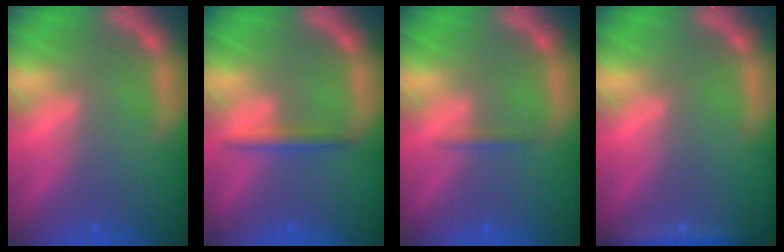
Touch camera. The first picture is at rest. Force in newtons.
{"total": 1.9}
{"total": 0.9}
{"total": 2.4}